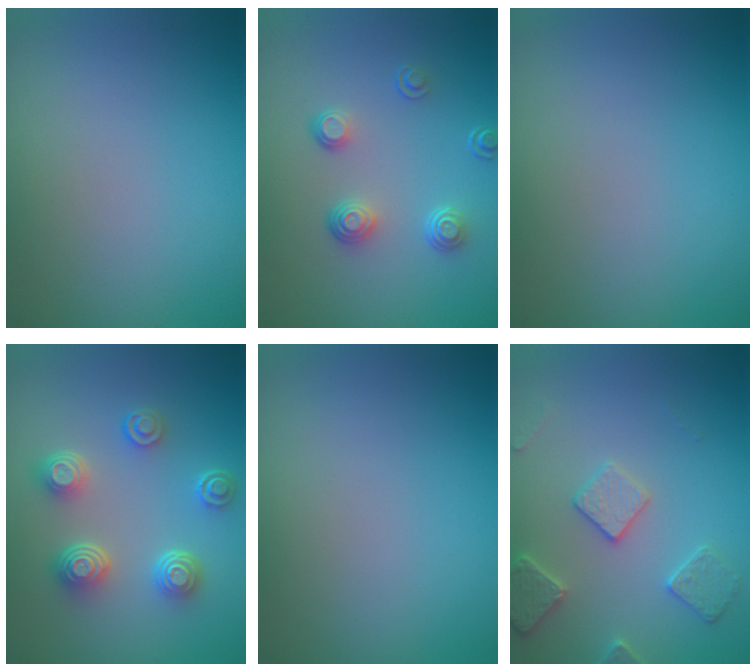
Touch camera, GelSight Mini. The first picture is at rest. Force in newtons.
{"total": 2.6, "press": 1.7, "slide": 2.0}
{"total": 0.0}
{"total": 4.6, "press": 3.6, "slide": 2.9}
{"total": 0.0}
{"total": 3.2, "press": 3.1, "slide": 0.8}